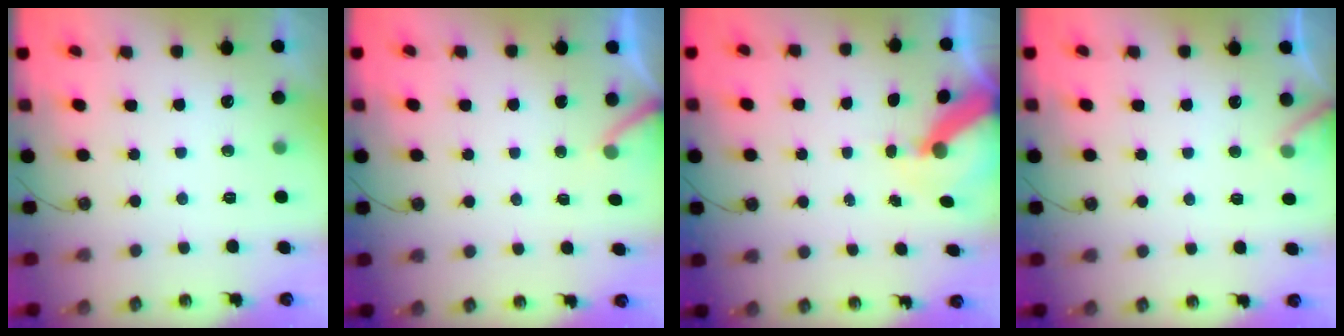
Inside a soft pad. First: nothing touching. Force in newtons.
{"total": 2.5, "press": 2.5, "slide": 0.2}
{"total": 9.4, "press": 9.4, "slide": 1.2}
{"total": 6.6, "press": 6.6, "slide": 0.3}